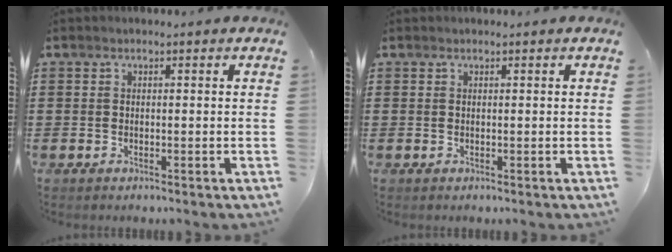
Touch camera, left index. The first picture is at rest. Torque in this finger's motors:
{"motor_torque": [-1.02, 1.11, -0.01, -0.01]}